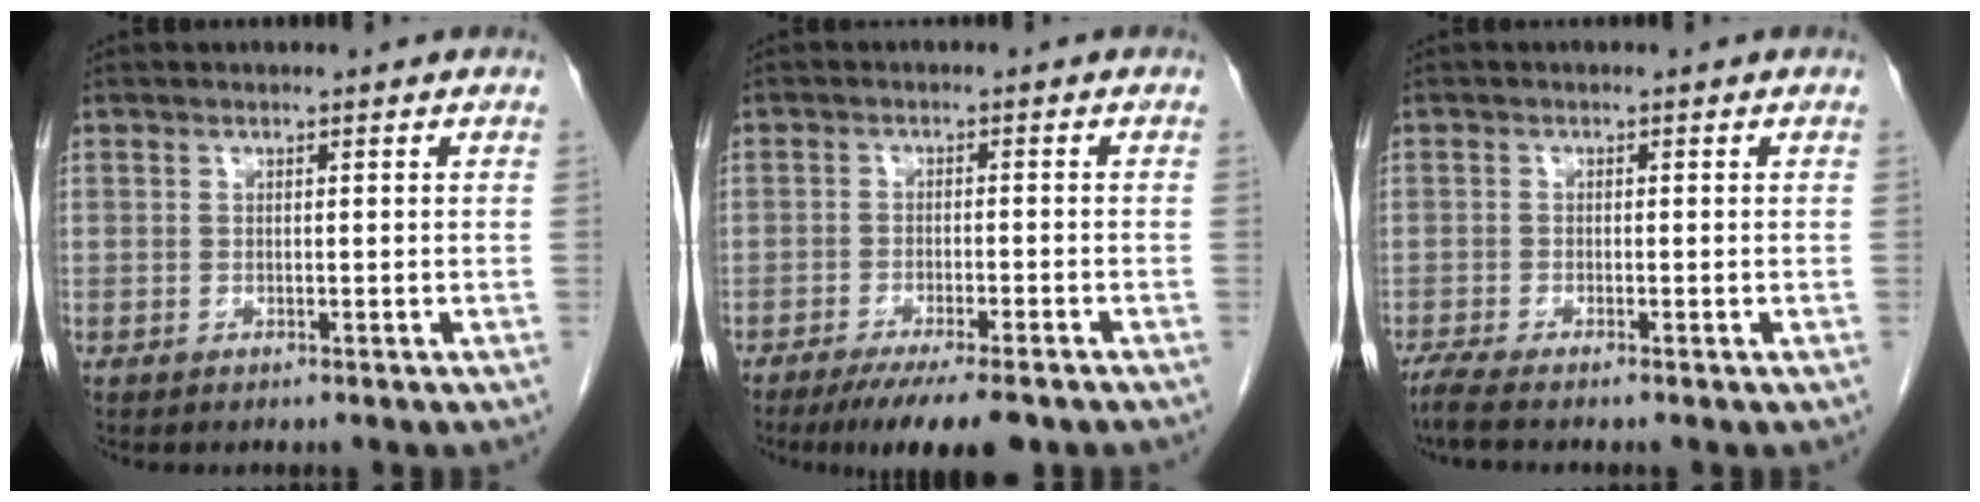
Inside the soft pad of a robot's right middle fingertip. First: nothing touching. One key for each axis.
{"total": 9.2, "fx": -7.0, "fy": 1.3, "fz": 5.8, "tx": -0.078, "ty": -0.015, "tz": -0.105}
{"total": 2.6, "fx": -2.2, "fy": -0.2, "fz": 1.4, "tx": -0.034, "ty": -0.007, "tz": -0.045}